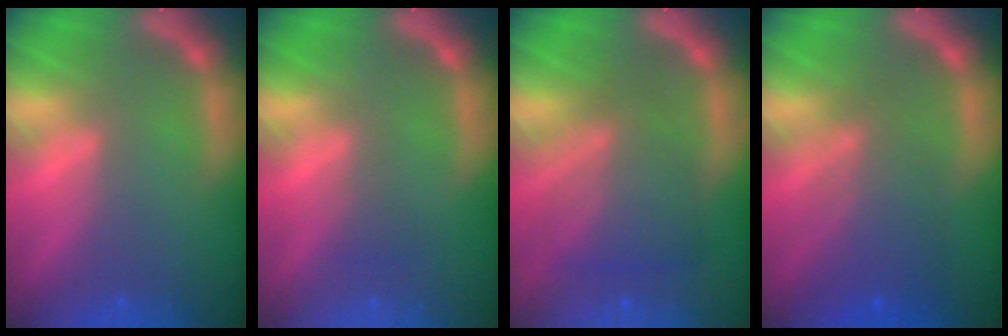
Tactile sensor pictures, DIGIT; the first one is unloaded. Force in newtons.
{"total": 1.0}
{"total": 6.1}
{"total": 5.6}